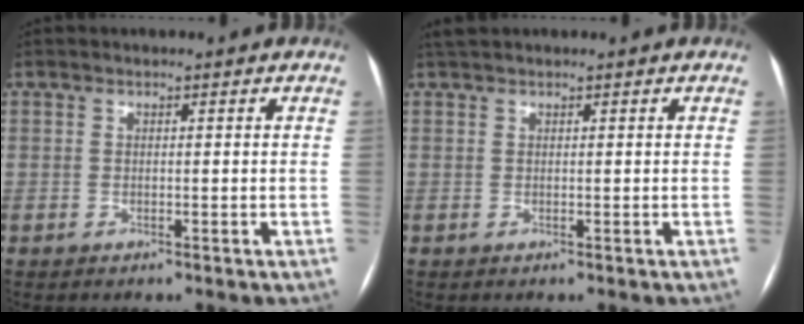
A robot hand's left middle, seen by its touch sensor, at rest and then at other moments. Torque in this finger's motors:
{"motor_torque": [0.21, -0.14, -0.02, -0.01]}